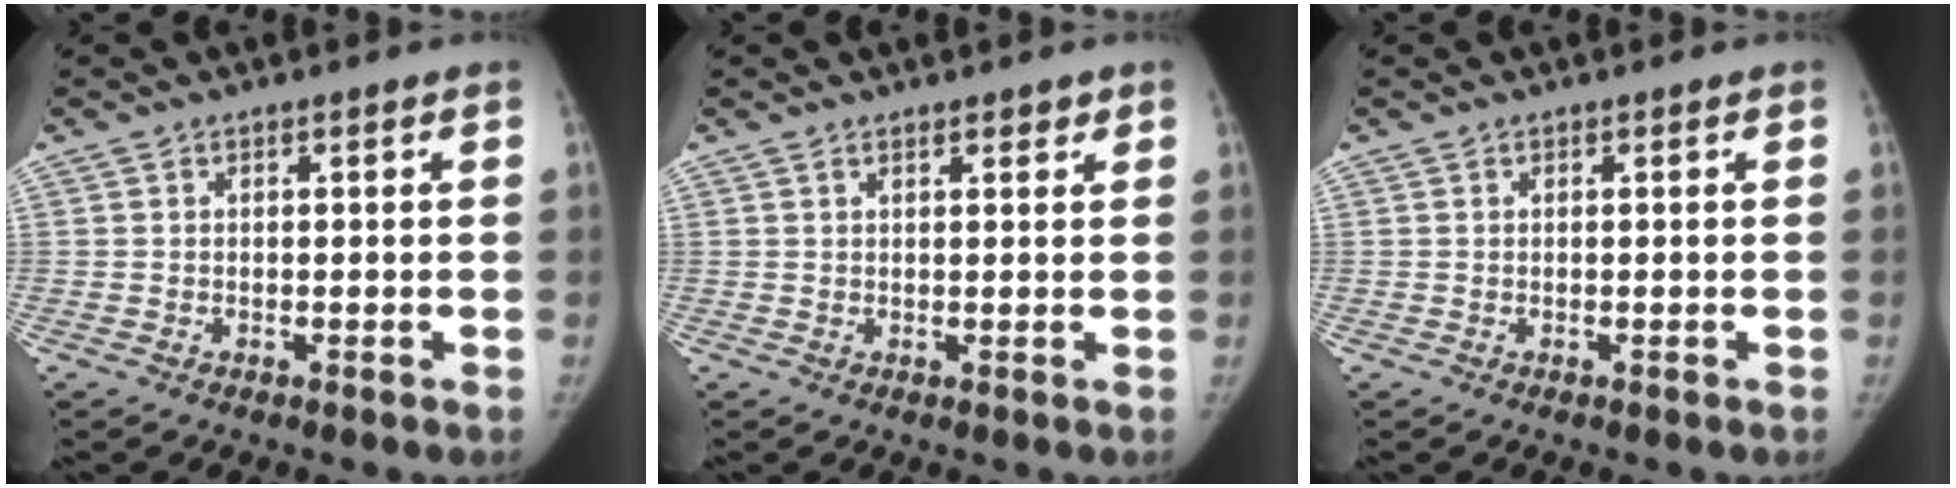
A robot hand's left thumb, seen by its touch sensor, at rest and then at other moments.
{"total": 1.8, "force": [1.4, 0.8, 1.0], "torque": [-0.006, -0.006, 0.017]}
{"total": 0.0}